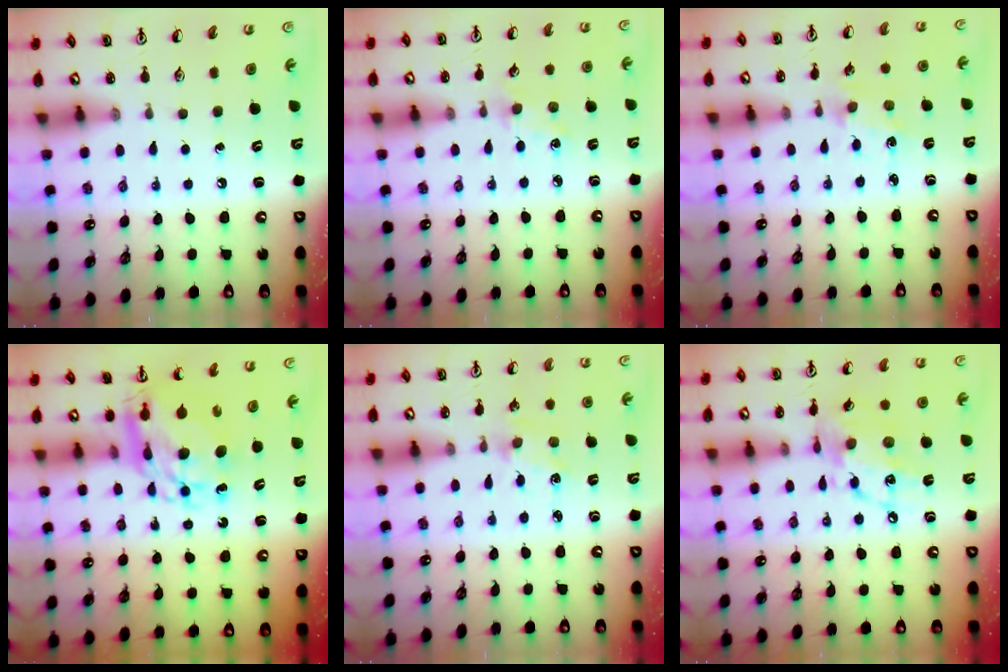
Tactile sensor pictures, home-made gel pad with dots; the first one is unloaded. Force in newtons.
{"total": 3.1, "press": 3.1, "slide": 0.5}
{"total": 1.3, "press": 1.3, "slide": 0.2}
{"total": 10.8, "press": 10.8, "slide": 1.1}
{"total": 1.8, "press": 1.8, "slide": 0.3}
{"total": 13.5, "press": 13.5, "slide": 0.8}